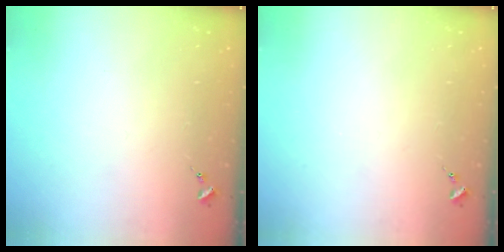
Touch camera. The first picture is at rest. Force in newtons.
{"total": 0.0}